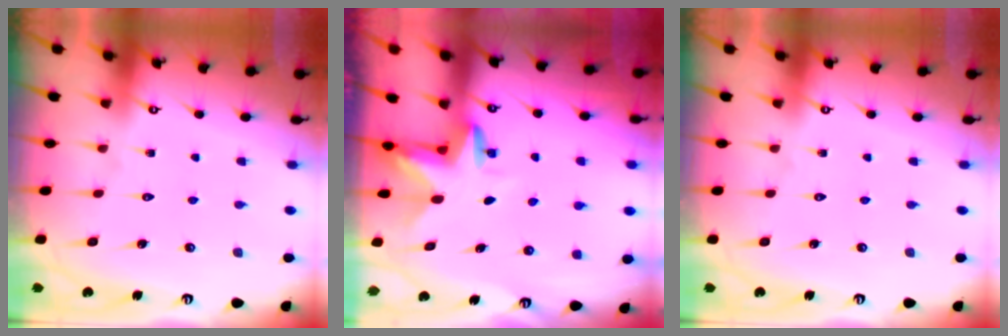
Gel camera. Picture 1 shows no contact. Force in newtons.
{"total": 3.3, "press": 3.3, "slide": 0.2}
{"total": 0.0}